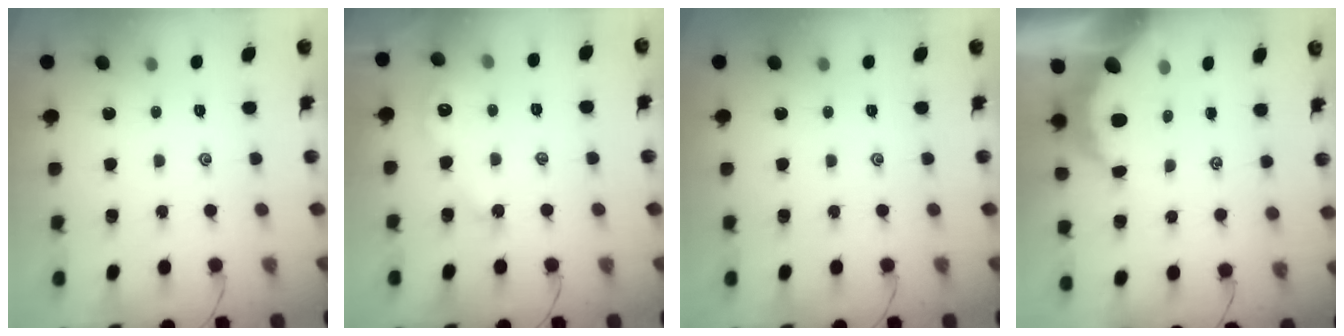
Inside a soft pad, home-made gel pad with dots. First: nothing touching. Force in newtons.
{"total": 3.6, "press": 3.6, "slide": 0.4}
{"total": 0.0}
{"total": 8.4, "press": 8.4, "slide": 0.5}